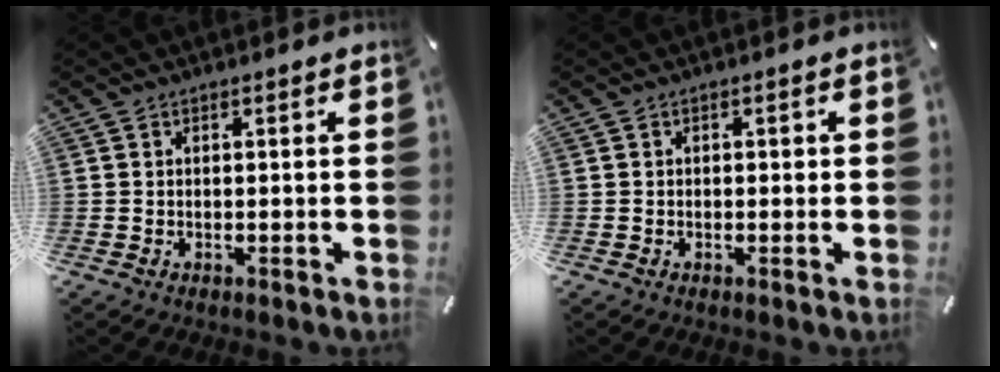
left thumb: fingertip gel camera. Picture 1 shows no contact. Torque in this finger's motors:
{"motor_torque": [0.02, 0.21, 0.09, -0.09, 0.01]}